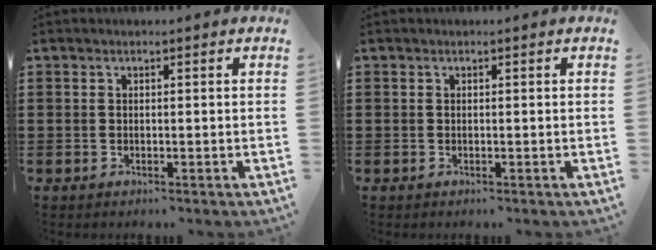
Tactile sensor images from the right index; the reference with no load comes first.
{"total": 0.0}